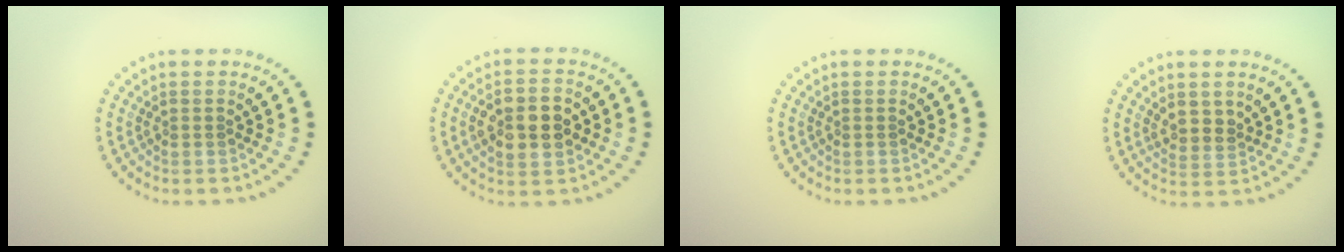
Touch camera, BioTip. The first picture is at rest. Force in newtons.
{"total": 4.8, "press": 4.8, "slide": 0.1}
{"total": 0.0}
{"total": 1.4, "press": 1.3, "slide": 0.7}